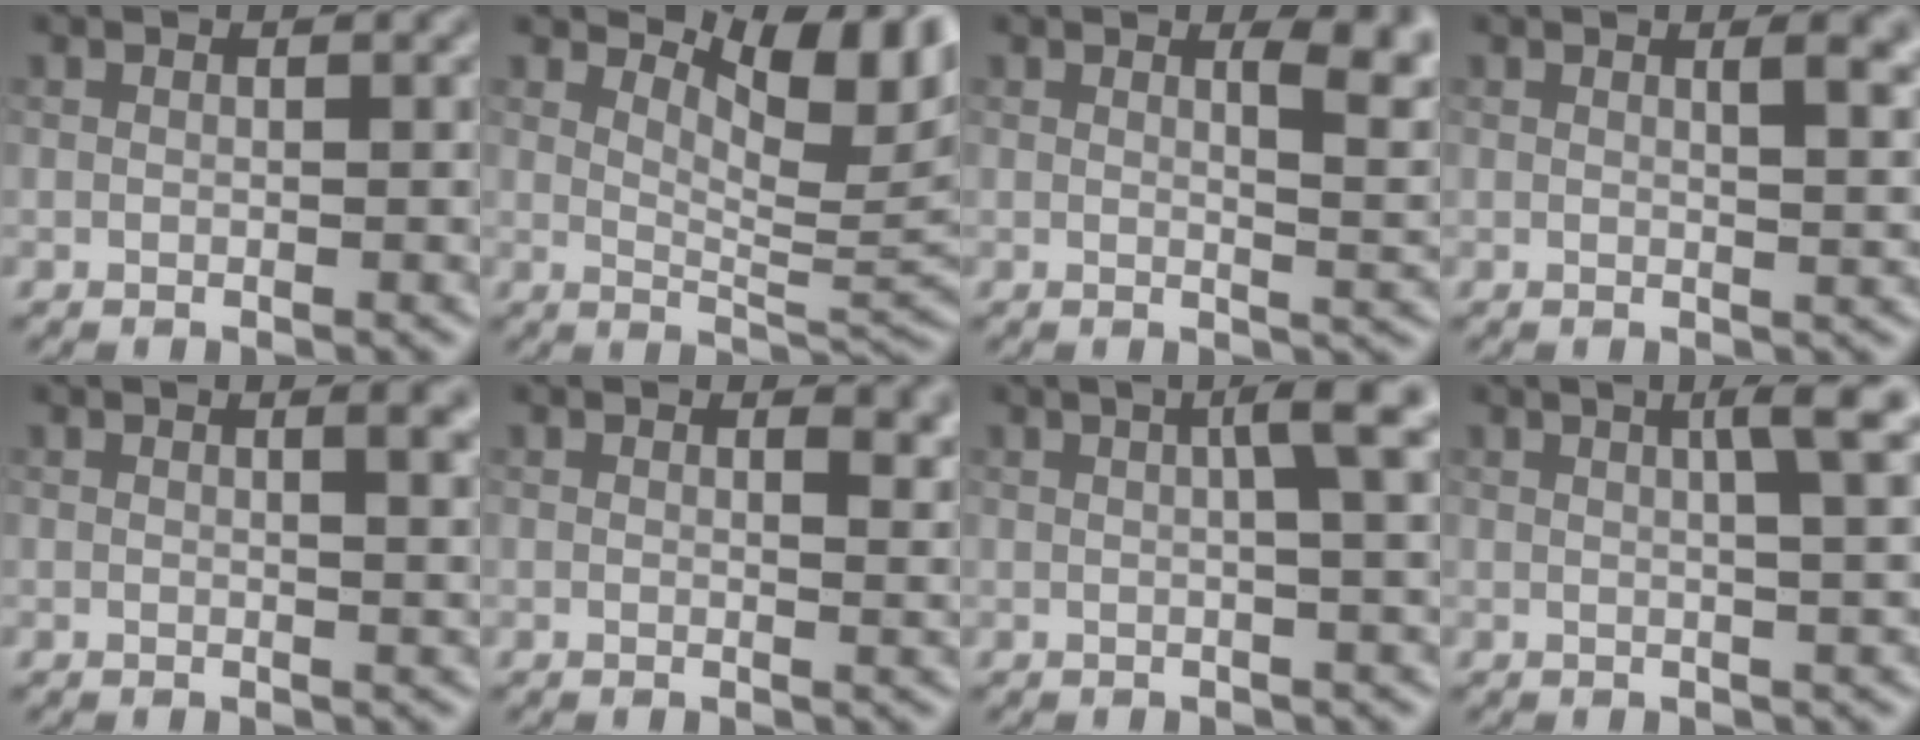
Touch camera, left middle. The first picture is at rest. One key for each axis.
{"total": 7.7, "fx": 4.3, "fy": 2.7, "fz": 5.8, "tx": -0.080, "ty": -0.007, "tz": 0.073}
{"total": 4.5, "fx": 2.1, "fy": 1.5, "fz": 3.6, "tx": -0.036, "ty": -0.001, "tz": 0.029}
{"total": 3.7, "fx": 1.6, "fy": 1.3, "fz": 3.0, "tx": -0.025, "ty": 0.004, "tz": 0.020}
{"total": 3.6, "fx": 1.5, "fy": 1.4, "fz": 3.0, "tx": -0.020, "ty": 0.007, "tz": 0.017}
{"total": 2.4, "fx": 1.4, "fy": 1.0, "fz": 1.7, "tx": -0.018, "ty": -0.006, "tz": 0.024}
{"total": 4.3, "fx": 1.0, "fy": 0.7, "fz": 4.1, "tx": -0.057, "ty": 0.013, "tz": 0.014}
{"total": 4.5, "fx": 1.7, "fy": 0.8, "fz": 4.1, "tx": -0.050, "ty": 0.012, "tz": 0.019}